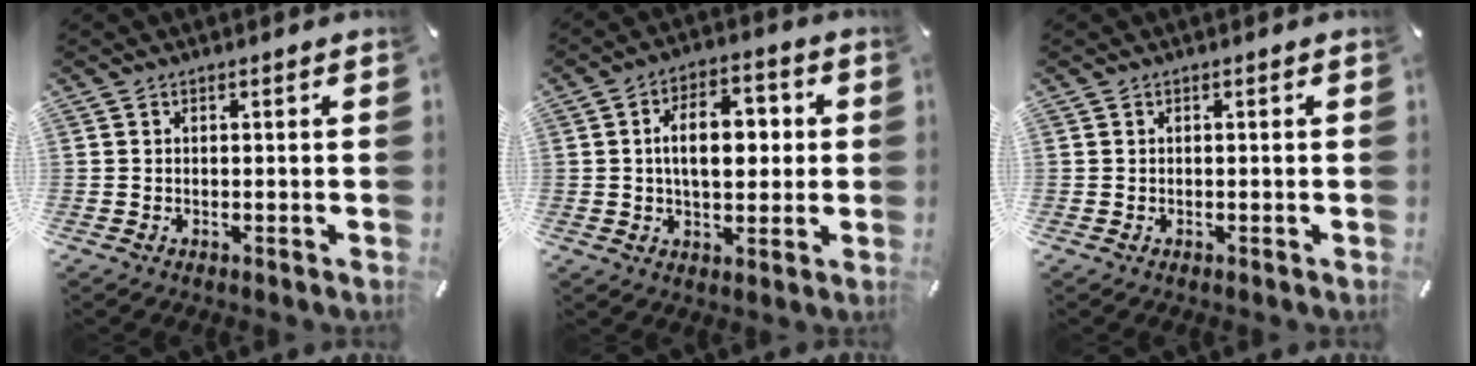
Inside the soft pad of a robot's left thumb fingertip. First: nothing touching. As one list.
[{"total": 11.1, "force": [1.0, 6.8, 8.7], "torque": [-0.133, 0.003, 0.011]}, {"total": 0.0}]